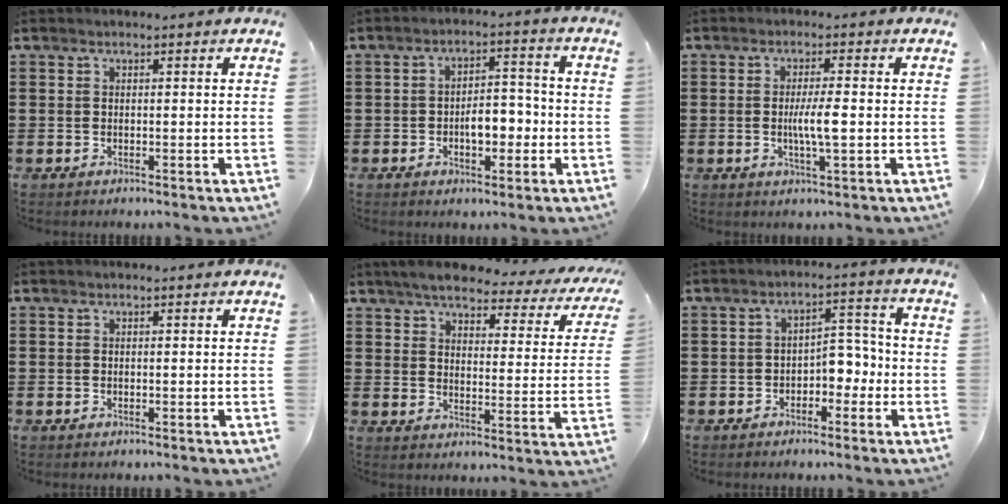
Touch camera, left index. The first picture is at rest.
{"total": 5.4, "force": [-1.5, 2.7, 4.4], "torque": [-0.065, 0.002, -0.034]}
{"total": 4.5, "force": [-0.2, 0.5, 4.5], "torque": [-0.086, -0.004, -0.009]}
{"total": 0.0}
{"total": 5.2, "force": [4.6, 0.9, 2.3], "torque": [-0.060, -0.027, 0.073]}
{"total": 4.4, "force": [-2.0, 2.6, 2.9], "torque": [-0.055, 0.012, -0.042]}